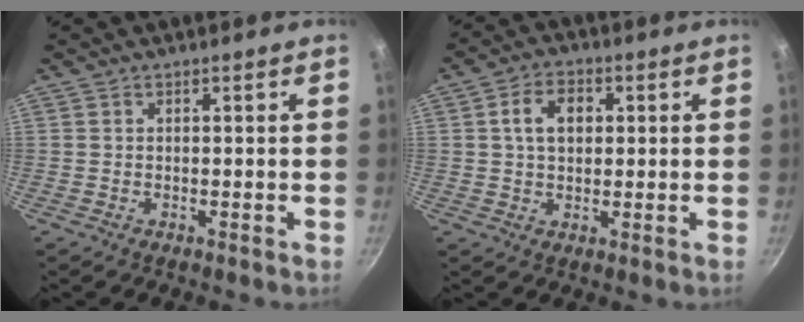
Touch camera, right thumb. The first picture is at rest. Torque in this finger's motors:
{"motor_torque": [-0.09, 1.42, 0.89, -0.11, 0.20]}